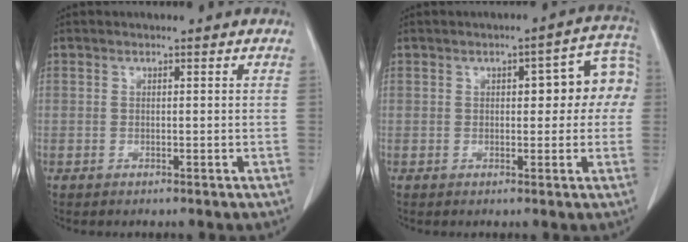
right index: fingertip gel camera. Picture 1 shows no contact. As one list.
[{"total": 8.3, "force": [1.1, 3.2, 7.6], "torque": [-0.083, 0.042, 0.010]}]